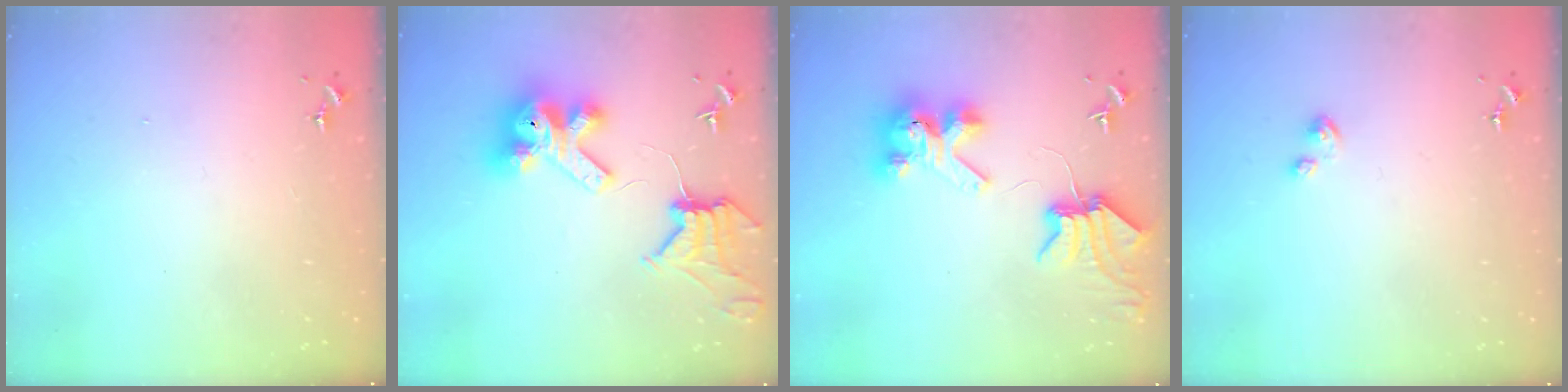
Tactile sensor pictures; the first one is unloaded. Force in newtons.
{"total": 18.0, "press": 17.9, "slide": 2.0}
{"total": 8.1, "press": 8.0, "slide": 1.1}
{"total": 3.4, "press": 3.4, "slide": 0.6}